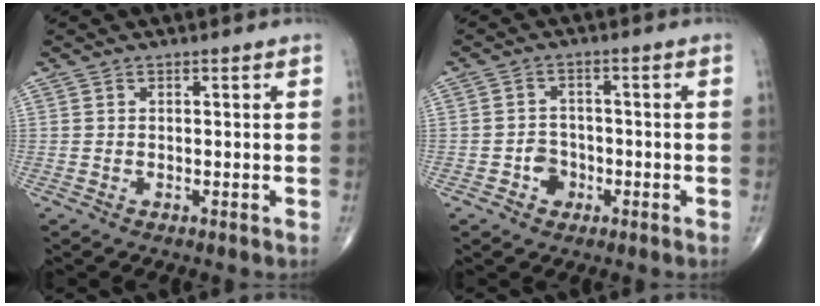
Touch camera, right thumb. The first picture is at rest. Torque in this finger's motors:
{"motor_torque": [0.52, 0.14, 0.34, -0.17, 0.00]}